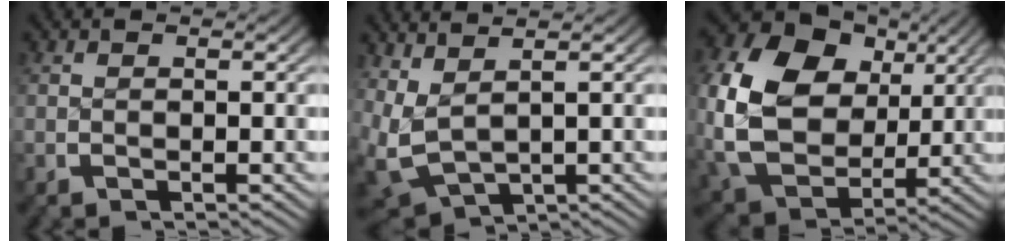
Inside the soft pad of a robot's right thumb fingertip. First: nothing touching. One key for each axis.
{"total": 6.6, "fx": 0.4, "fy": 4.8, "fz": 4.4, "tx": -0.126, "ty": -0.041, "tz": 0.035}
{"total": 17.5, "fx": 1.8, "fy": 13.4, "fz": 11.2, "tx": -0.277, "ty": -0.042, "tz": 0.043}